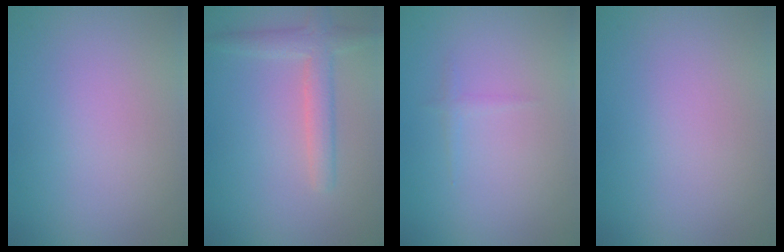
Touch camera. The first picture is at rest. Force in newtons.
{"total": 3.1, "press": 3.0, "slide": 0.1}
{"total": 0.6, "press": 0.6, "slide": 0.1}
{"total": 0.0}